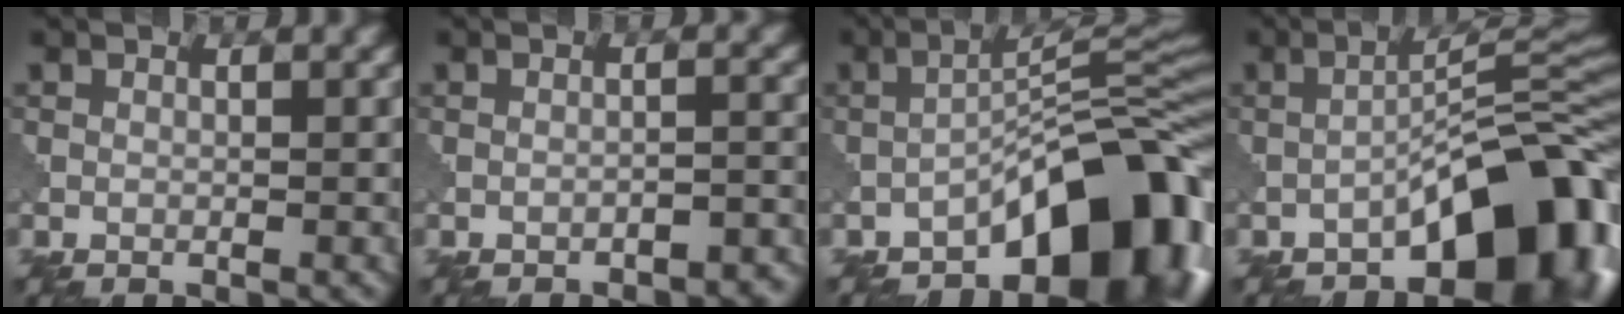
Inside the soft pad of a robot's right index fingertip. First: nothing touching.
{"total": 2.4, "force": [-2.1, 0.4, 1.1], "torque": [-0.011, 0.006, -0.029]}
{"total": 11.4, "force": [-6.3, 4.2, 8.6], "torque": [-0.096, 0.014, -0.110]}
{"total": 10.2, "force": [-5.3, 3.5, 8.0], "torque": [-0.093, 0.019, -0.091]}